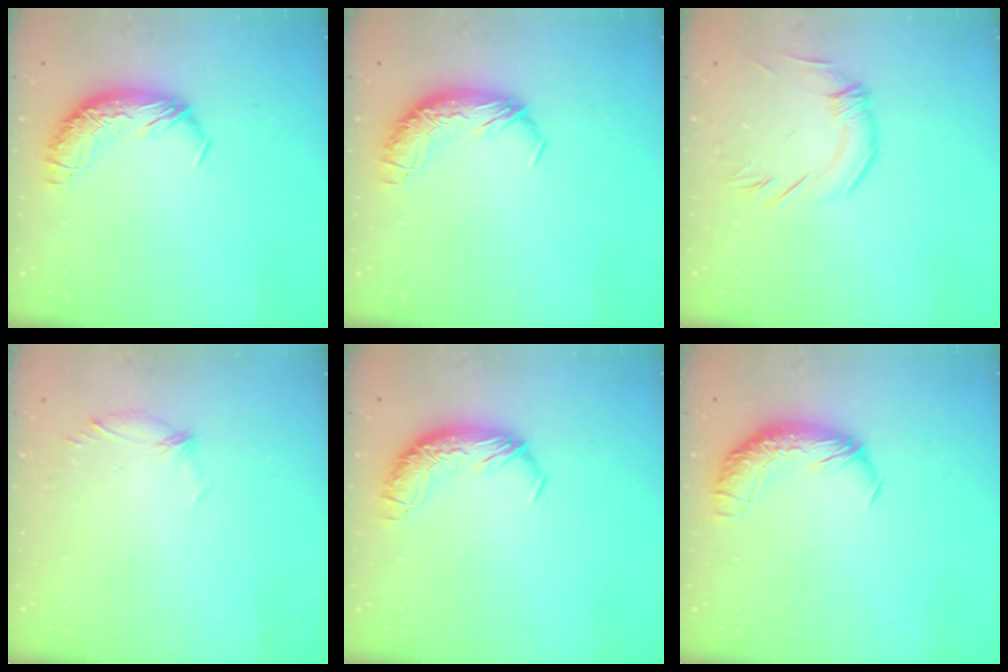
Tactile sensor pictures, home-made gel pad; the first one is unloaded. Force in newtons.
{"total": 0.0}
{"total": 2.3, "press": 1.9, "slide": 1.4}
{"total": 5.4, "press": 5.2, "slide": 1.3}
{"total": 0.0}
{"total": 2.3, "press": 0.9, "slide": 2.1}